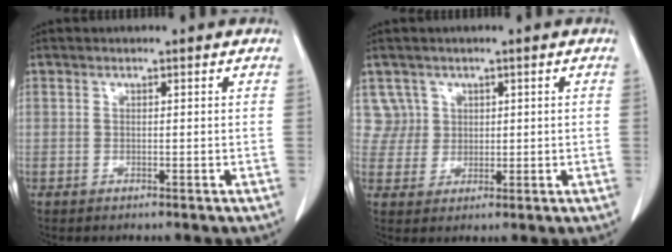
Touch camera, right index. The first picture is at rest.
{"total": 4.1, "force": [1.8, 3.6, -0.6], "torque": [0.029, 0.009, 0.036]}